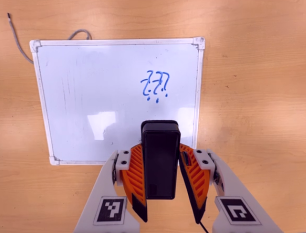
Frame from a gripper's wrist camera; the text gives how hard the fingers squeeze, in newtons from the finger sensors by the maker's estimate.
{"total": 5.3, "left": 4.1, "right": 6.4}